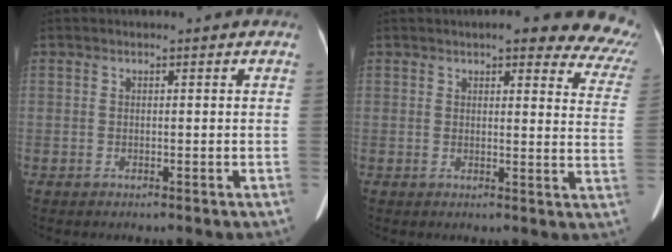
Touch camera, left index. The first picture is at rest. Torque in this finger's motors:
{"motor_torque": [0.74, -0.85, 0.22, 0.07]}